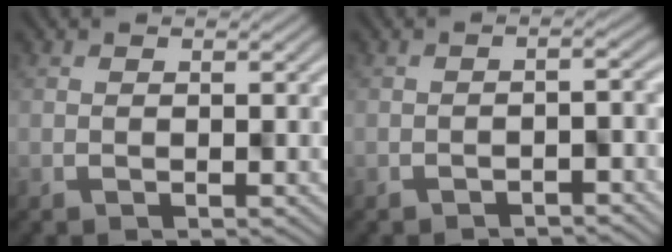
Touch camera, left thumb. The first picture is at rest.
{"total": 2.3, "force": [-2.0, 0.3, 1.1], "torque": [-0.013, 0.003, -0.029]}